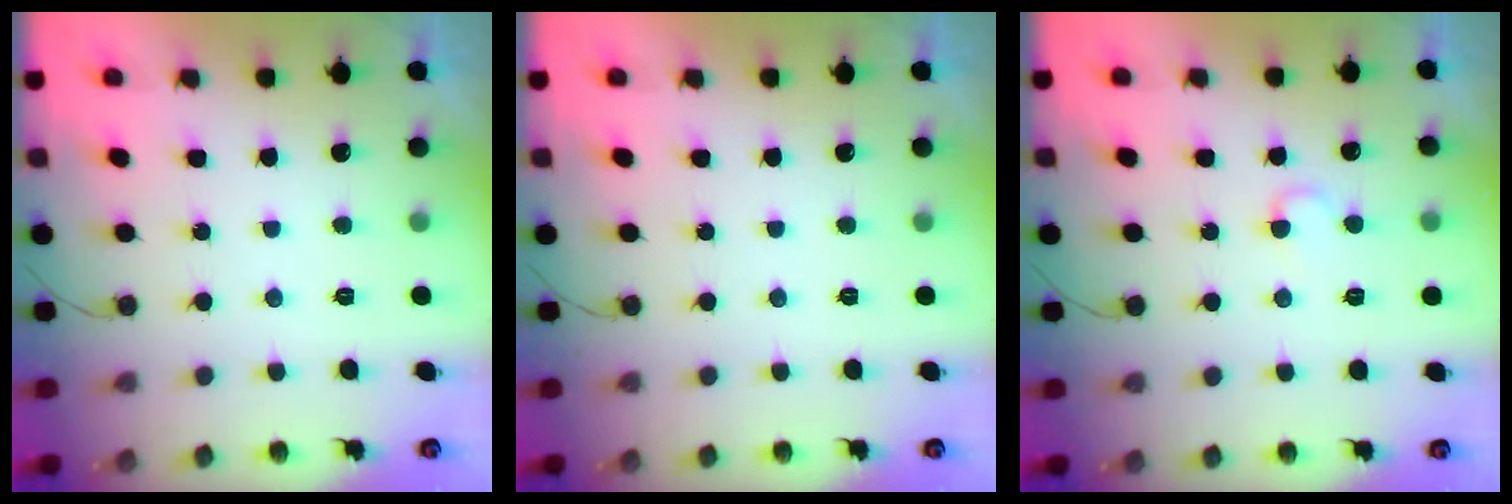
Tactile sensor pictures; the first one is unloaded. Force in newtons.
{"total": 0.0}
{"total": 4.4, "press": 4.4, "slide": 0.3}